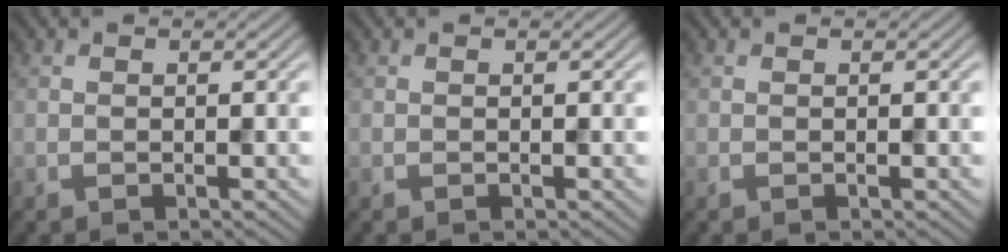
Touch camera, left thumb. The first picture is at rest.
{"total": 0.0}
{"total": 0.0}